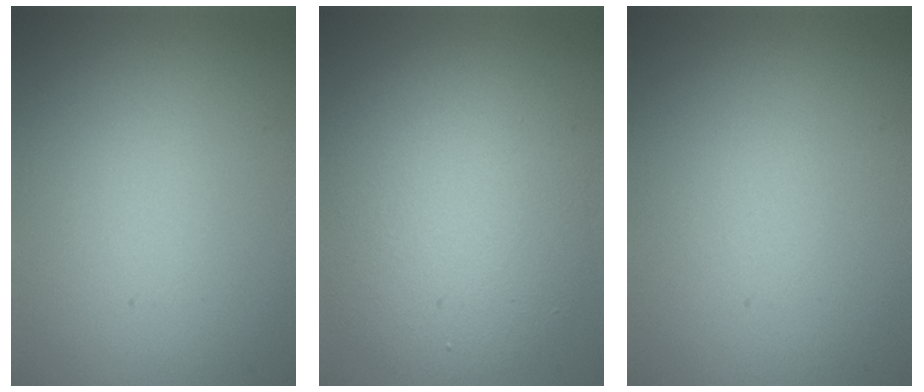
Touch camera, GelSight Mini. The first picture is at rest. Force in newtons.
{"total": 7.5, "press": 7.5, "slide": 0.4}
{"total": 0.0}